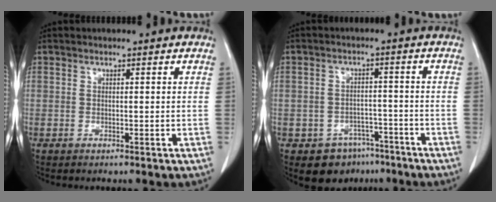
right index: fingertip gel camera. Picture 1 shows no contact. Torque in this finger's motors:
{"motor_torque": [-1.02, -0.81, -0.70, -0.21]}